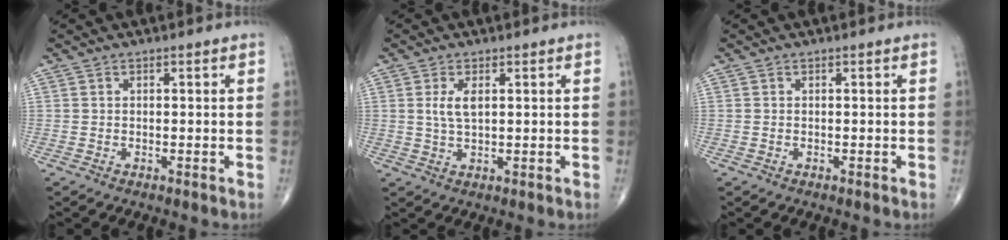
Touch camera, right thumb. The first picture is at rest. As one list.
[{"total": 3.6, "force": [0.9, 1.5, 3.1], "torque": [-0.066, -0.003, 0.021]}, {"total": 0.0}]